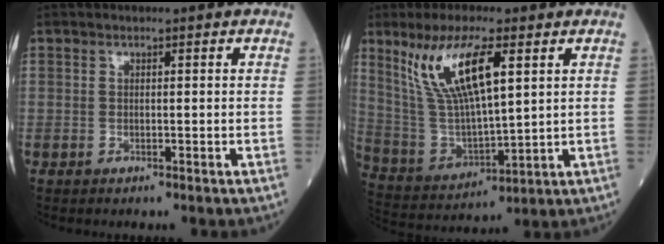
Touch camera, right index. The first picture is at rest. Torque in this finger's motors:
{"motor_torque": [0.48, 0.41, 0.66, 0.21]}